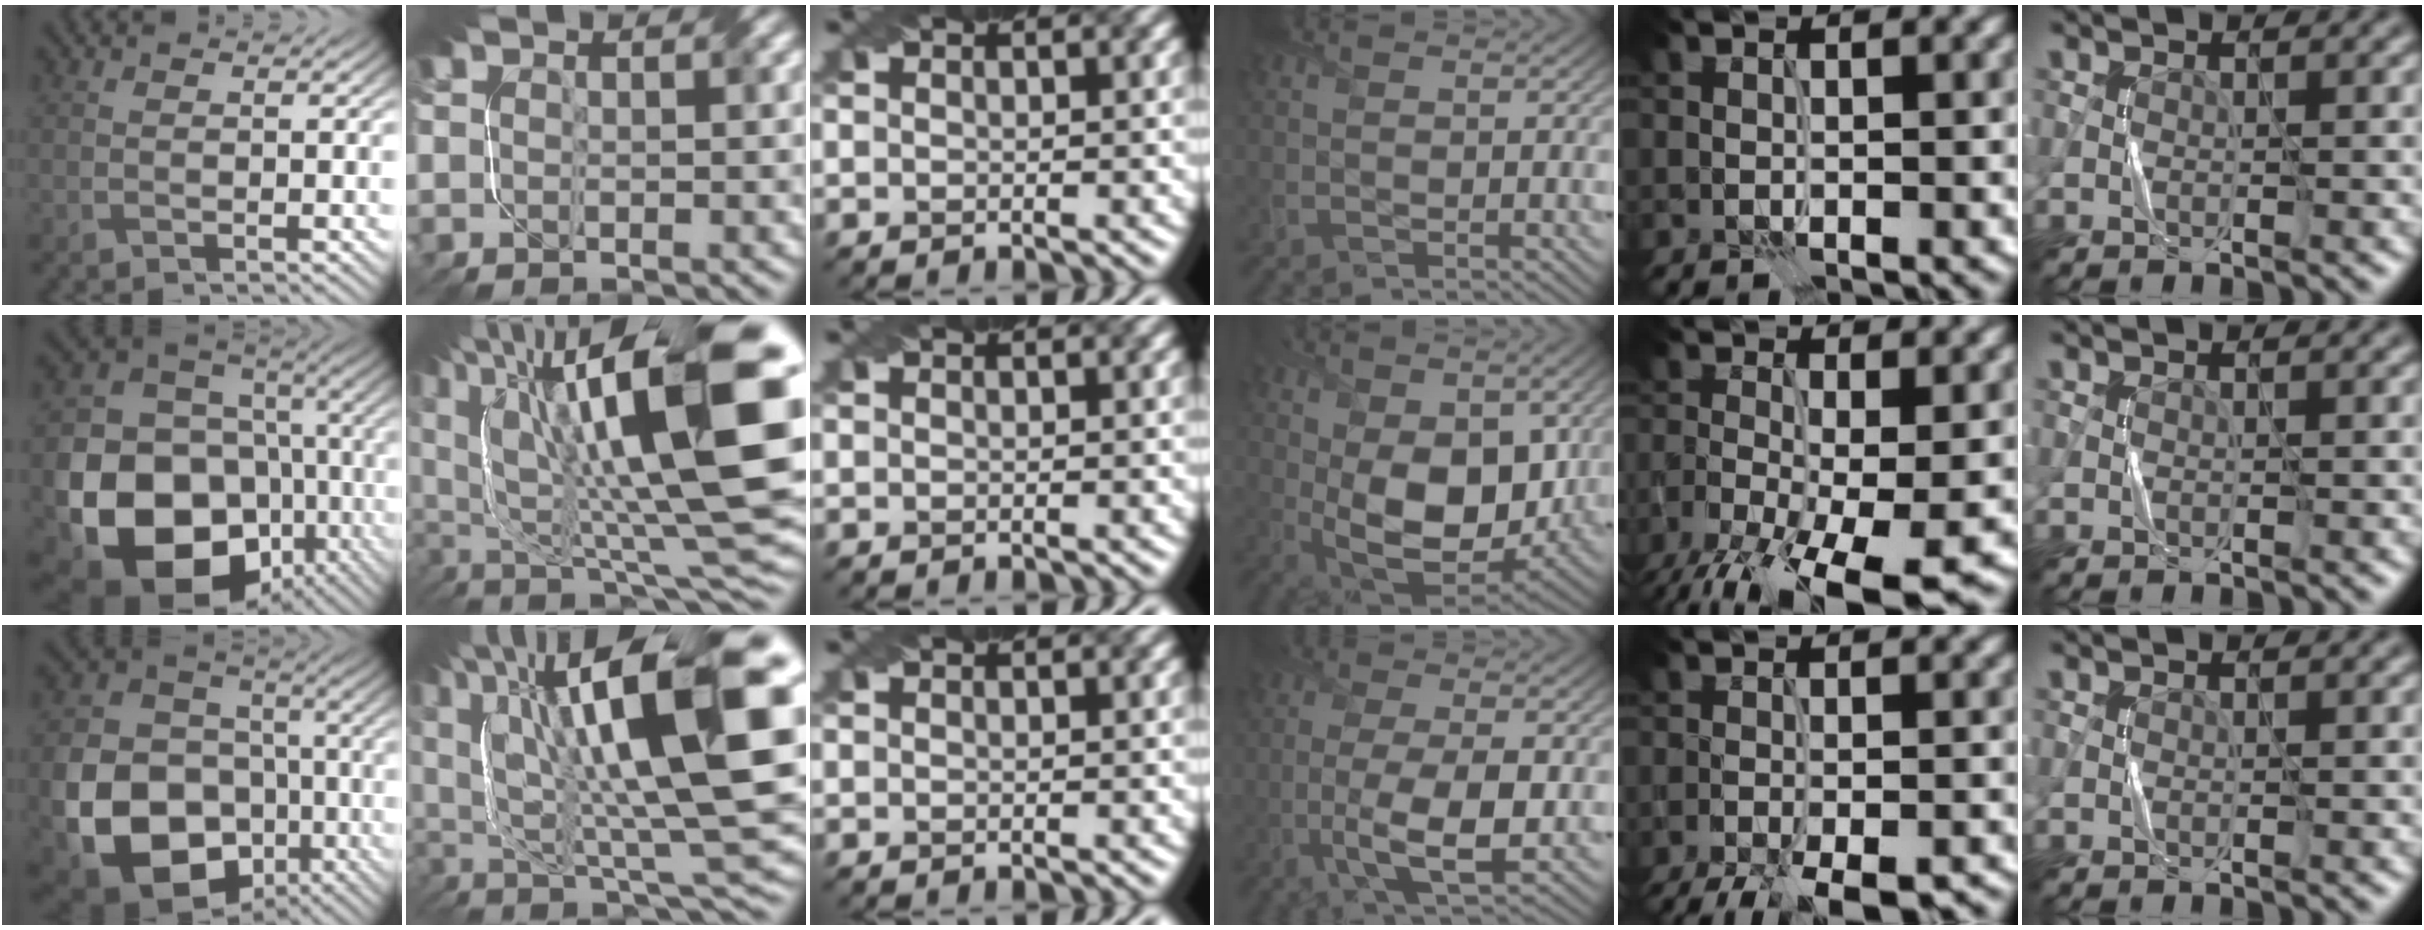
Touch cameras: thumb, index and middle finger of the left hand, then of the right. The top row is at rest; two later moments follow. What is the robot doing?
{"motion": "fold", "object": "napkin"}